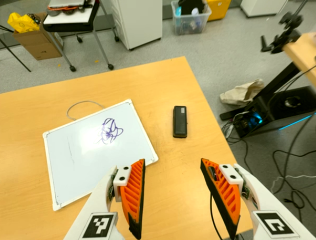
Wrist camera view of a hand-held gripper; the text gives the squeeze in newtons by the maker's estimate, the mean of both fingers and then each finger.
{"total": 0.0}